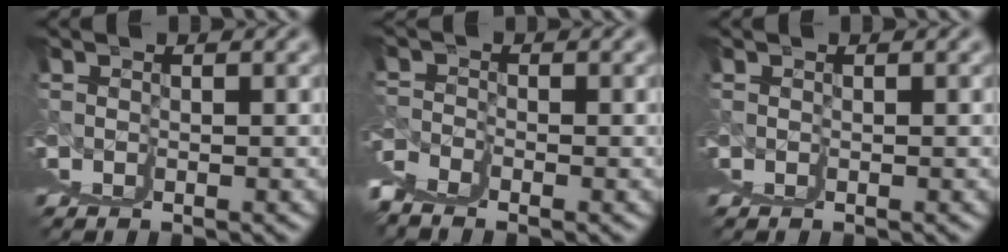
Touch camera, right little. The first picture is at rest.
{"total": 2.9, "force": [1.8, -2.3, 0.3], "torque": [0.006, 0.010, 0.034]}
{"total": 0.0}